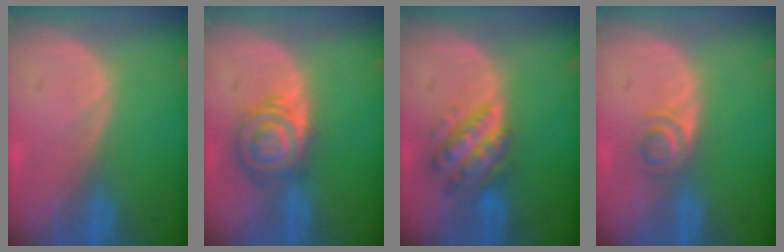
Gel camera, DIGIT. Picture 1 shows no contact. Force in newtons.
{"total": 6.7, "press": 6.7, "slide": 0.1}
{"total": 6.4, "press": 6.3, "slide": 0.5}
{"total": 3.1, "press": 2.9, "slide": 0.8}